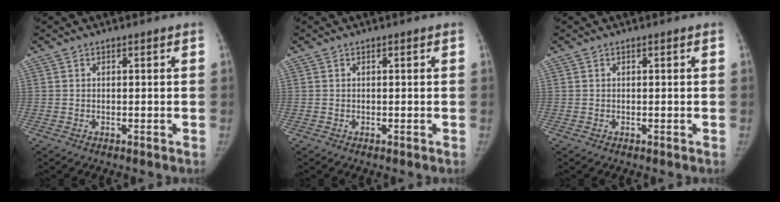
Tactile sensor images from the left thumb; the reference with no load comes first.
{"total": 0.0}
{"total": 0.0}